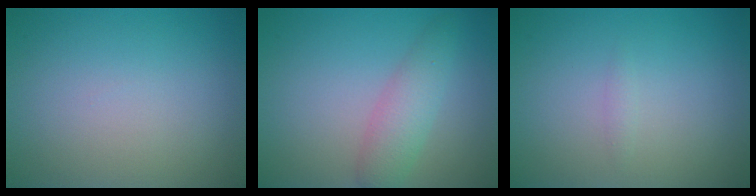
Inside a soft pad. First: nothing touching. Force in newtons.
{"total": 3.0, "press": 3.0, "slide": 0.1}
{"total": 0.6, "press": 0.6, "slide": 0.0}